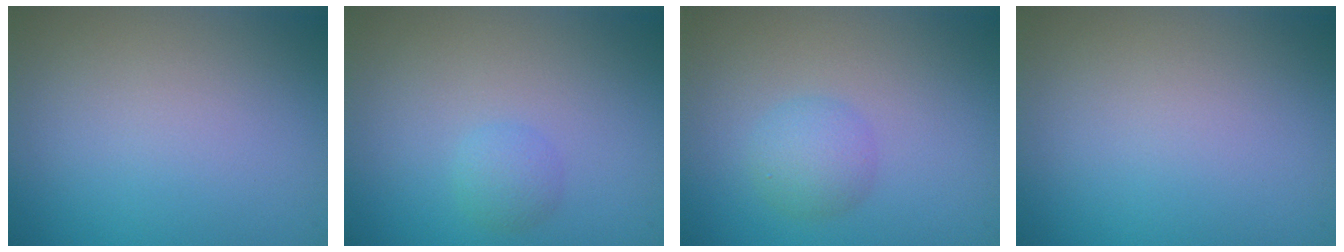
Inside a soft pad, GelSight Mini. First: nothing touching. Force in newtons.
{"total": 1.3, "press": 1.3, "slide": 0.0}
{"total": 2.2, "press": 2.2, "slide": 0.1}
{"total": 0.0}